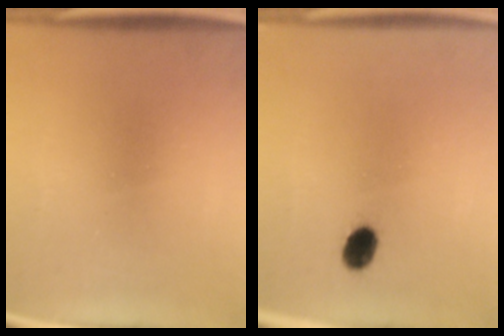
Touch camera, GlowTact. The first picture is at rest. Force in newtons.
{"total": 3.9}